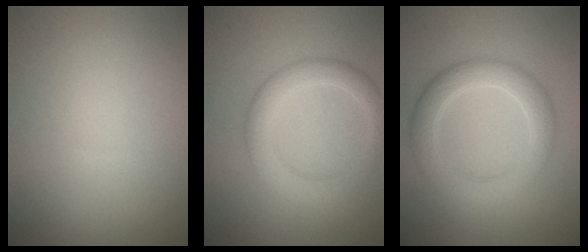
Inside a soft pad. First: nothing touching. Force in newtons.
{"total": 3.7, "press": 3.7, "slide": 0.3}
{"total": 4.2, "press": 4.2, "slide": 0.2}